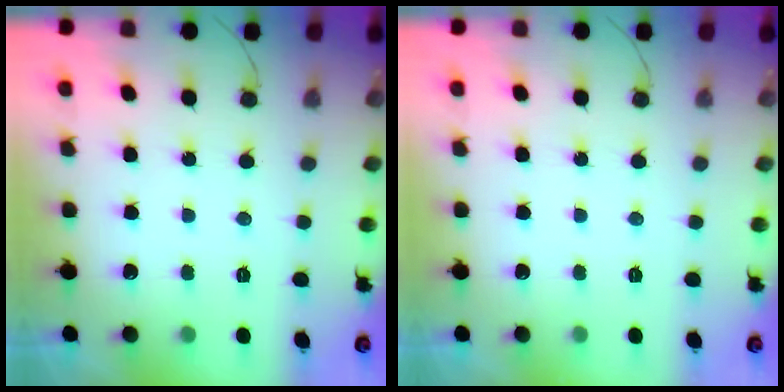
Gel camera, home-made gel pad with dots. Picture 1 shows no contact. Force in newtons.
{"total": 0.0}